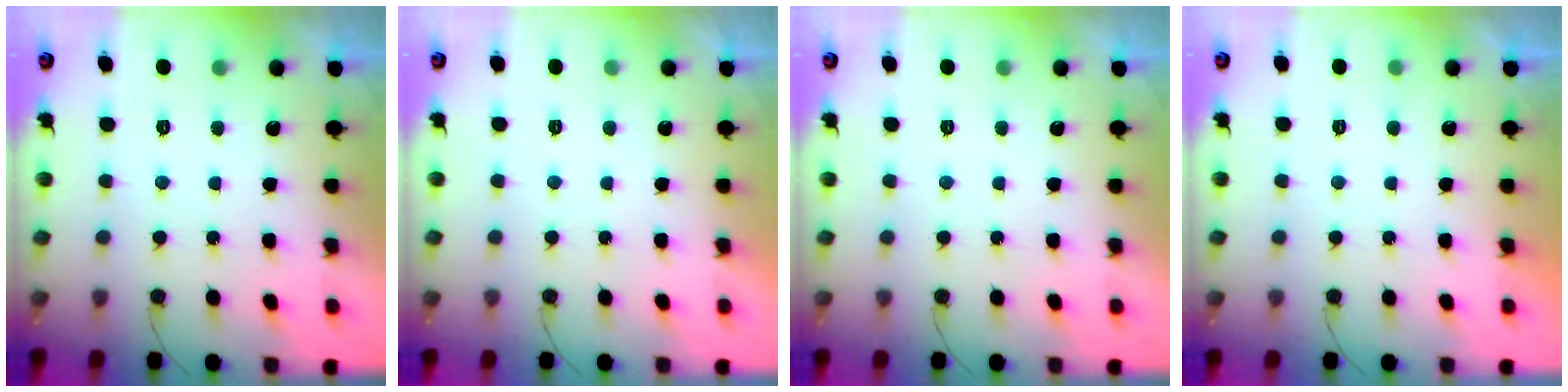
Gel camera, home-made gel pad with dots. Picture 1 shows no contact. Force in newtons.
{"total": 1.8, "press": 1.8, "slide": 0.1}
{"total": 0.0}
{"total": 1.8, "press": 1.7, "slide": 0.1}